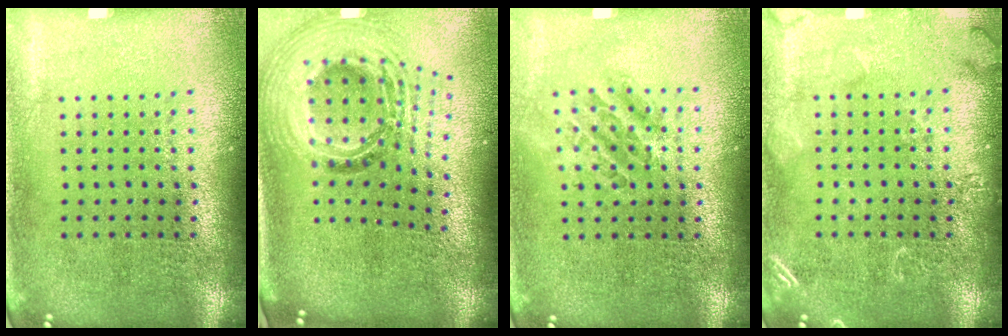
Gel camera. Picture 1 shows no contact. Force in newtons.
{"total": 2.1, "press": 1.6, "slide": 1.4}
{"total": 1.1, "press": 1.0, "slide": 0.4}
{"total": 2.0, "press": 2.0, "slide": 0.2}